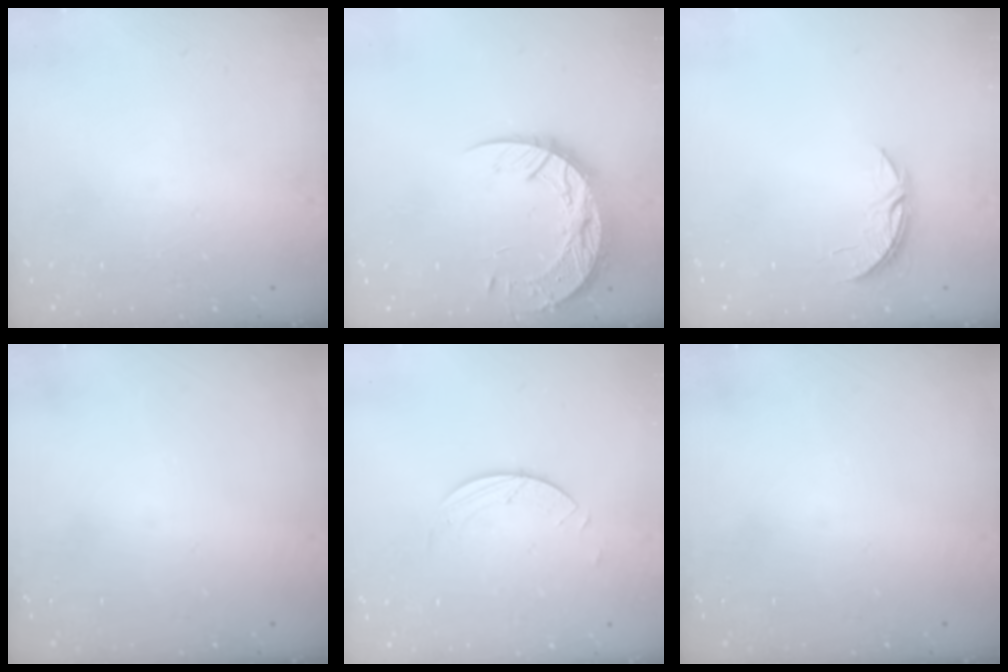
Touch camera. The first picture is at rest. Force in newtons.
{"total": 13.5, "press": 13.5, "slide": 1.0}
{"total": 3.7, "press": 3.7, "slide": 0.3}
{"total": 0.0}
{"total": 2.0, "press": 2.0, "slide": 0.2}
{"total": 0.0}